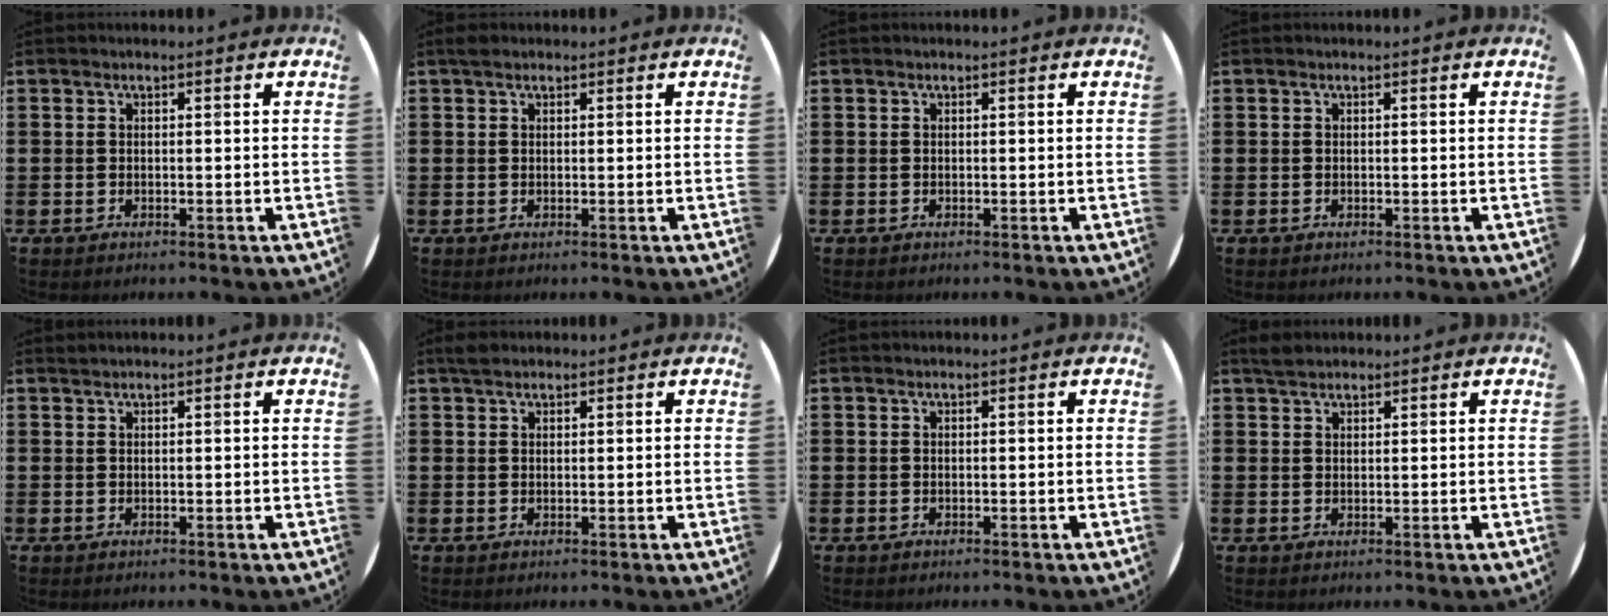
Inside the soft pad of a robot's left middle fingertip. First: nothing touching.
{"total": 0.9, "force": [0.7, 0.5, 0.2], "torque": [0.003, 0.002, 0.011]}
{"total": 0.0}
{"total": 0.0}
{"total": 0.0}
{"total": 1.4, "force": [1.2, 0.6, 0.3], "torque": [-0.001, 0.002, 0.021]}
{"total": 0.0}
{"total": 1.8, "force": [1.6, 0.6, 0.4], "torque": [-0.002, 0.002, 0.029]}